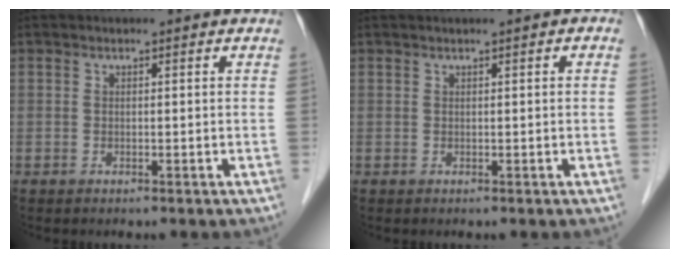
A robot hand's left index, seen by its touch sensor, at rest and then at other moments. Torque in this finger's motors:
{"motor_torque": [-0.80, -1.02, -0.55, -0.01]}